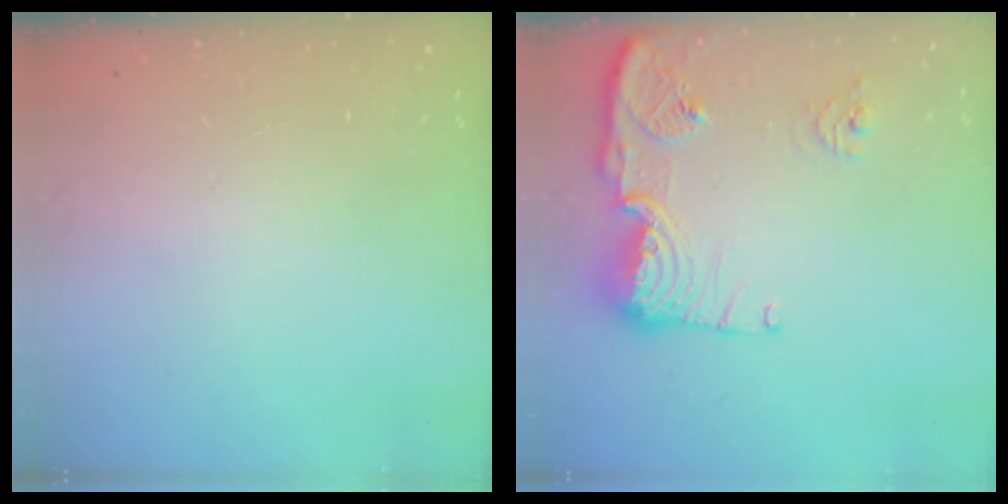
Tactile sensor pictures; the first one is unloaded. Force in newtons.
{"total": 14.8, "press": 14.7, "slide": 1.5}